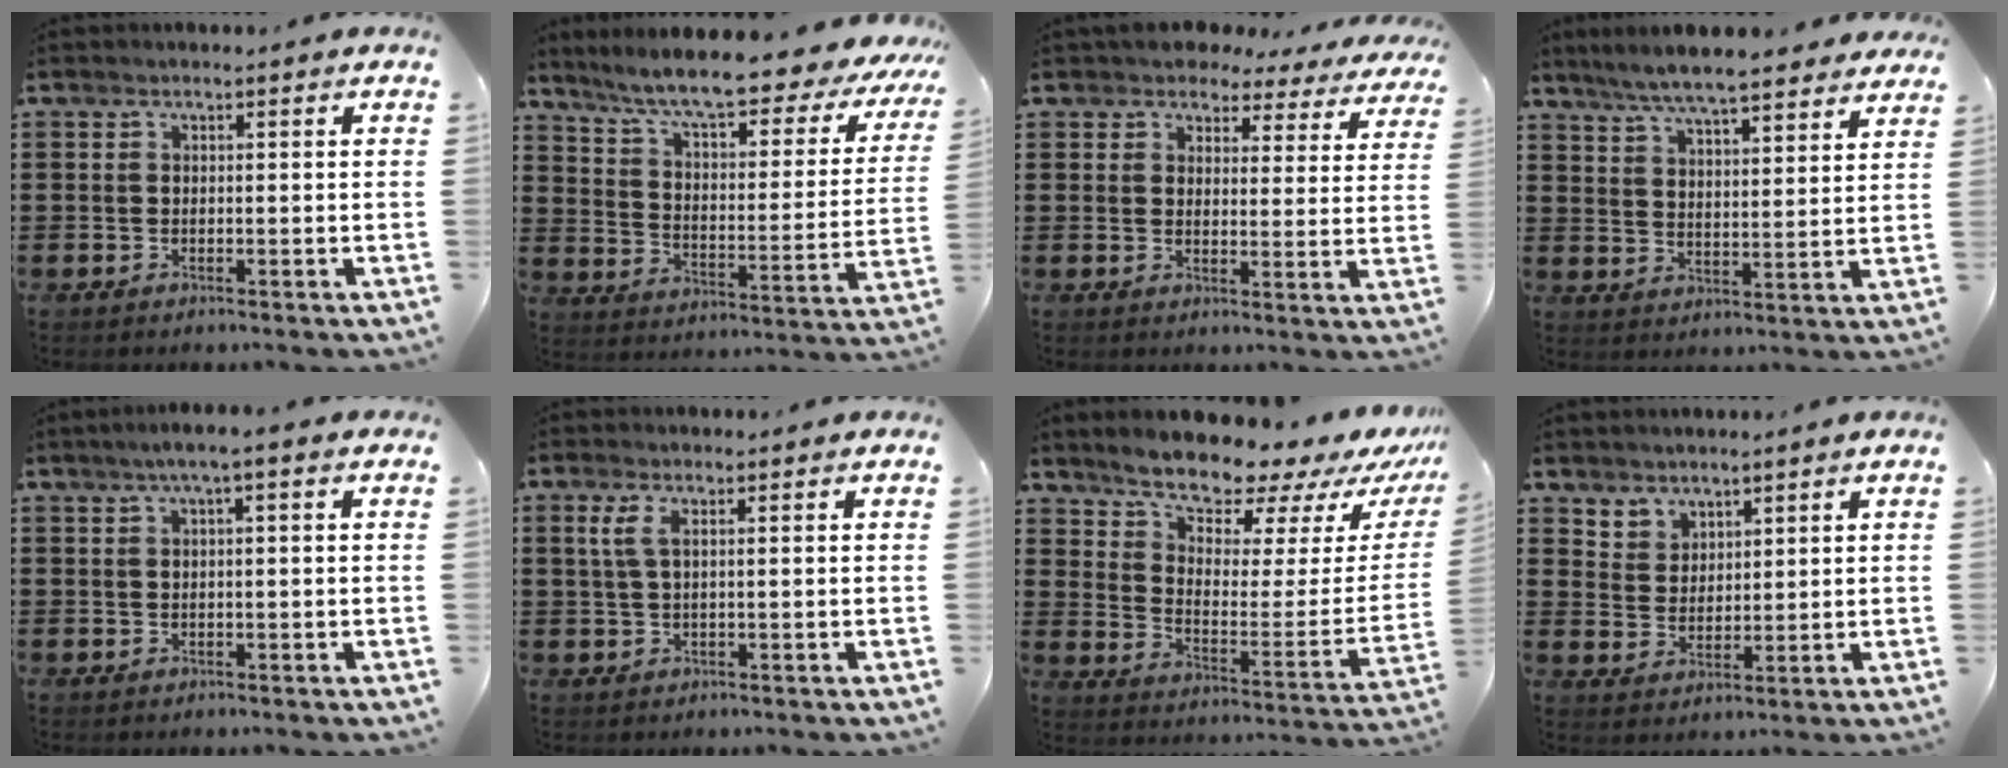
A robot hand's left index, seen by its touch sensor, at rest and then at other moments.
{"total": 9.4, "force": [7.7, 0.7, 5.3], "torque": [-0.124, -0.051, 0.125]}
{"total": 4.1, "force": [3.9, 1.2, 0.5], "torque": [-0.026, -0.020, 0.065]}
{"total": 6.6, "force": [6.1, 0.2, 2.5], "torque": [-0.071, -0.026, 0.108]}
{"total": 1.9, "force": [0.3, 0.1, 1.9], "torque": [-0.034, 0.000, 0.004]}
{"total": 2.6, "force": [0.7, 0.7, 2.4], "torque": [-0.058, 0.000, 0.009]}
{"total": 9.1, "force": [8.5, 2.1, 2.4], "torque": [-0.070, -0.072, 0.142]}
{"total": 3.7, "force": [3.1, 2.1, -0.4], "torque": [-0.007, -0.003, 0.058]}